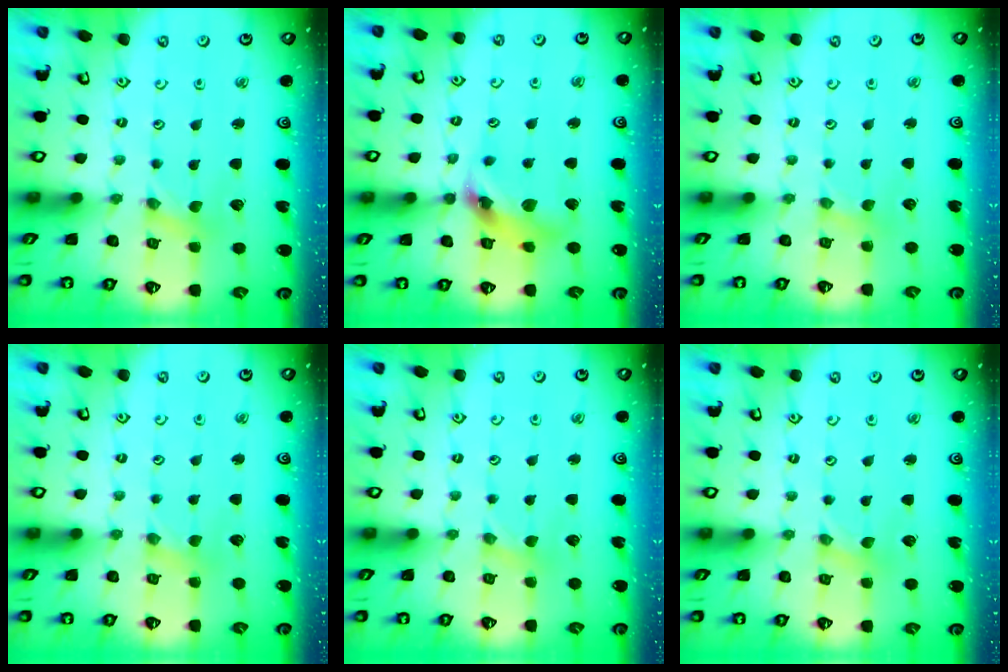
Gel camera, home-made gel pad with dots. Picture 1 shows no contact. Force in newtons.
{"total": 13.5, "press": 13.3, "slide": 1.8}
{"total": 1.7, "press": 1.7, "slide": 0.3}
{"total": 2.5, "press": 2.5, "slide": 0.4}
{"total": 0.8, "press": 0.7, "slide": 0.3}
{"total": 0.0}